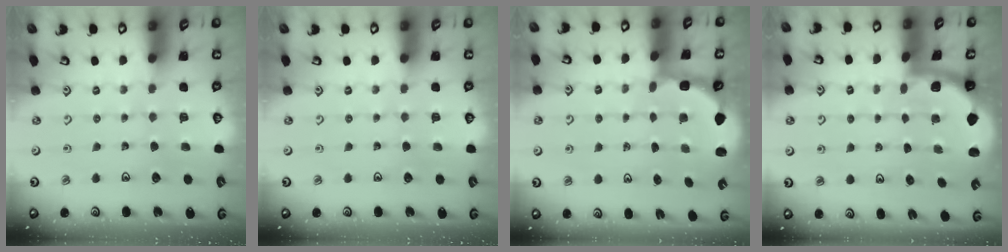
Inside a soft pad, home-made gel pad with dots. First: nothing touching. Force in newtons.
{"total": 0.0}
{"total": 2.7, "press": 2.1, "slide": 1.7}
{"total": 1.4, "press": 1.4, "slide": 0.1}